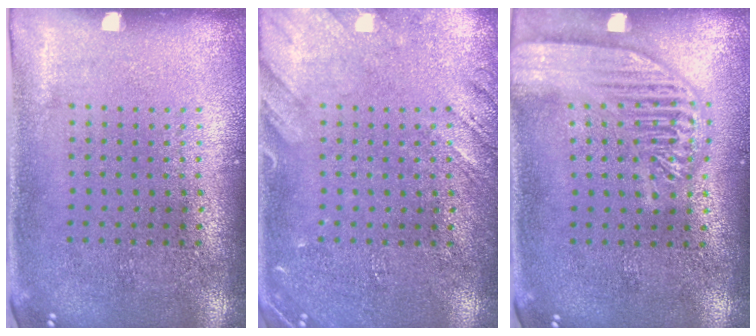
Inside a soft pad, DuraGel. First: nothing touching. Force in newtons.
{"total": 2.3, "press": 2.3, "slide": 0.3}
{"total": 3.7, "press": 3.7, "slide": 0.4}